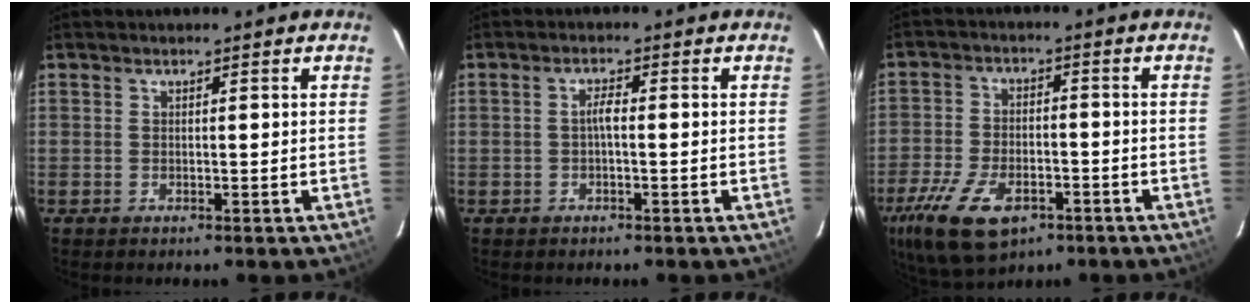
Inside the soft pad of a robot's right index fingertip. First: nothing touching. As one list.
[{"total": 1.8, "force": [-0.4, 0.4, 1.7], "torque": [-0.033, 0.007, -0.009]}, {"total": 15.2, "force": [-8.6, 7.8, 9.8], "torque": [-0.224, -0.025, -0.148]}]